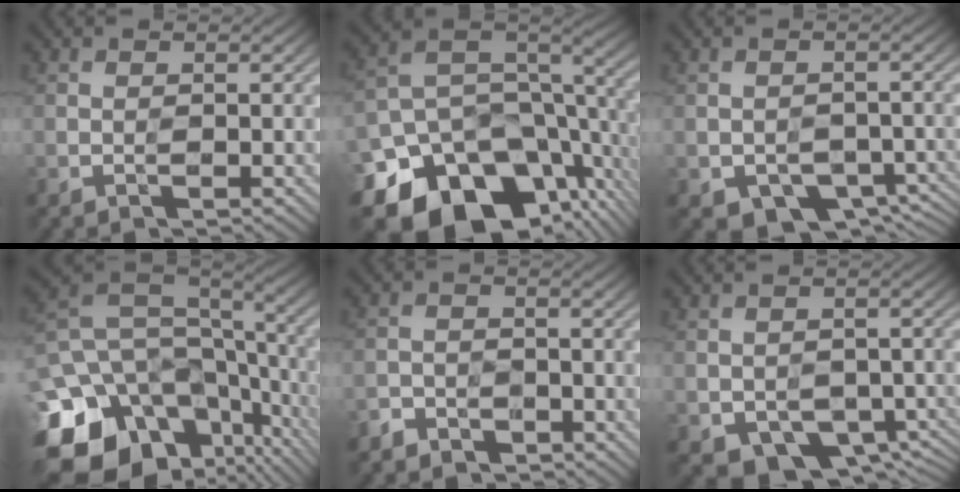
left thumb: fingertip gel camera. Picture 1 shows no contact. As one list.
[{"total": 17.8, "force": [-10.1, 11.9, 8.6], "torque": [-0.181, -0.032, -0.143]}, {"total": 5.1, "force": [-3.5, 3.5, 1.4], "torque": [-0.016, -0.008, -0.040]}, {"total": 18.9, "force": [-9.9, 13.7, 8.6], "torque": [-0.217, -0.018, -0.119]}, {"total": 2.7, "force": [-2.3, 1.2, -0.5], "torque": [0.012, 0.002, -0.051]}, {"total": 5.3, "force": [-3.2, 3.8, 2.0], "torque": [-0.026, -0.014, -0.036]}]